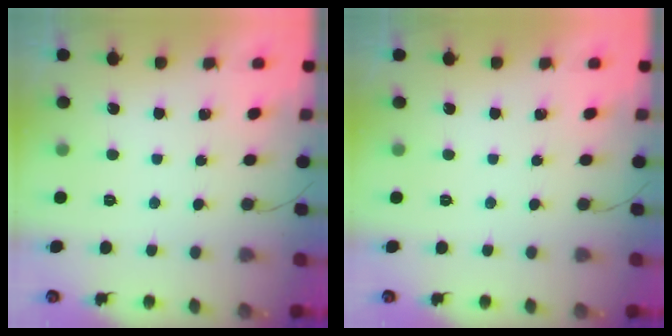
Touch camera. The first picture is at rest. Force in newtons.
{"total": 0.0}